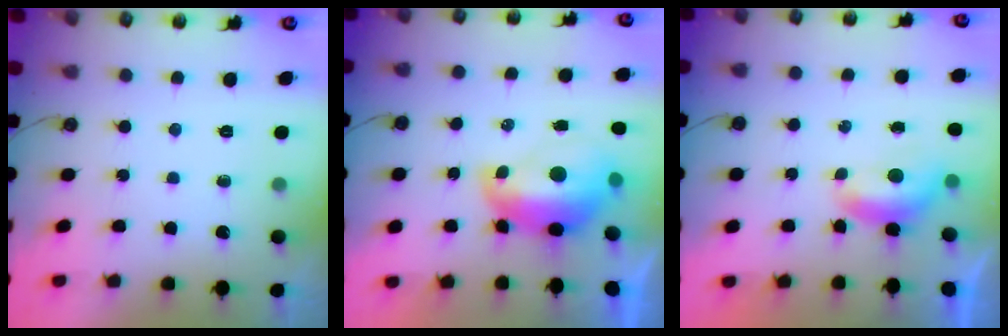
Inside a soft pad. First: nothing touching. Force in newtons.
{"total": 3.8, "press": 3.7, "slide": 0.8}
{"total": 1.4, "press": 1.3, "slide": 0.4}